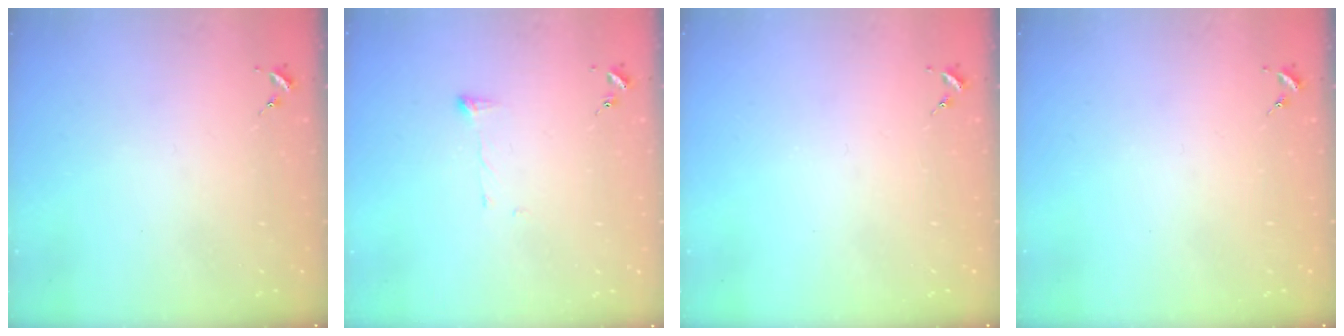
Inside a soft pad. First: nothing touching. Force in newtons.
{"total": 3.6, "press": 3.6, "slide": 0.6}
{"total": 0.0}
{"total": 0.0}